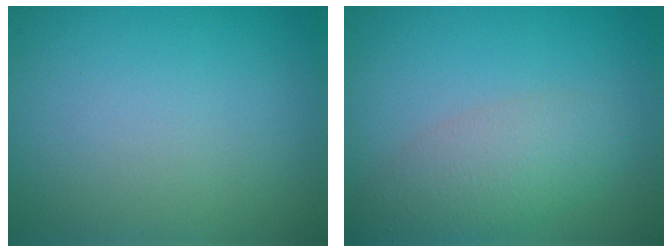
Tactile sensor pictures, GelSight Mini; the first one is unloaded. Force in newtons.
{"total": 3.8, "press": 3.8, "slide": 0.2}